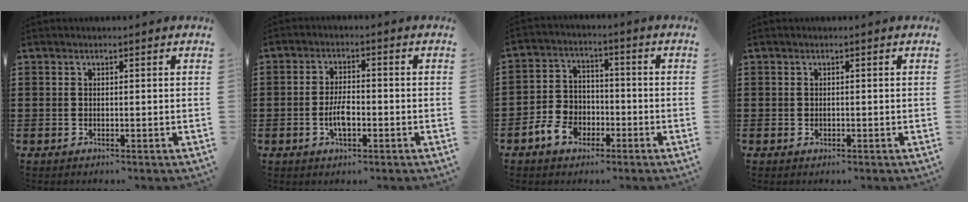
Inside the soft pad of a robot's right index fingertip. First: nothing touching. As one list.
[{"total": 4.6, "force": [-1.3, 1.9, 4.0], "torque": [-0.085, 0.002, -0.025]}, {"total": 6.3, "force": [-3.2, 4.6, 2.9], "torque": [-0.074, 0.015, -0.063]}, {"total": 0.6, "force": [-0.3, 0.5, 0.3], "torque": [-0.006, -0.001, -0.007]}]